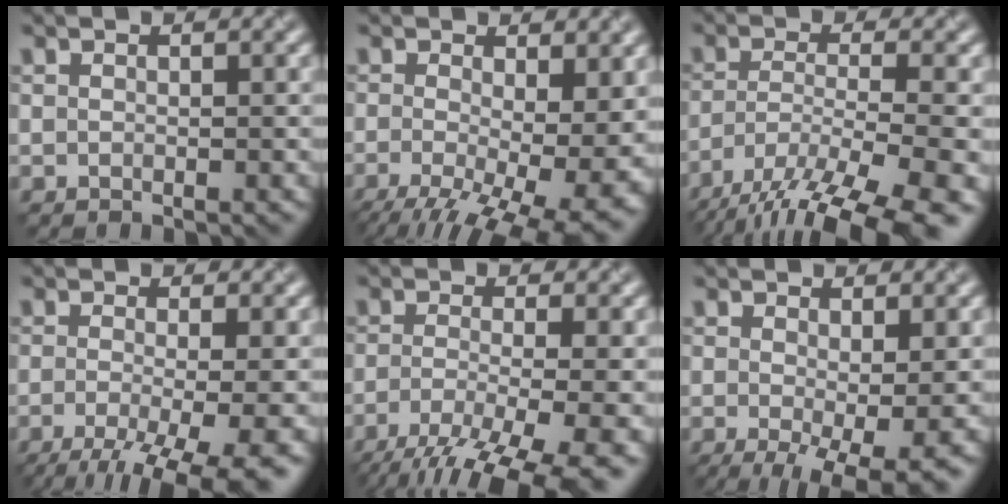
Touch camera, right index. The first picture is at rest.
{"total": 12.8, "force": [-4.0, 5.9, 10.7], "torque": [-0.180, -0.038, -0.042]}
{"total": 12.8, "force": [-9.6, 4.0, 7.4], "torque": [-0.157, -0.040, -0.134]}
{"total": 9.5, "force": [-5.0, 3.2, 7.5], "torque": [-0.118, -0.028, -0.061]}
{"total": 9.7, "force": [-6.3, 2.6, 7.0], "torque": [-0.133, -0.026, -0.091]}
{"total": 7.9, "force": [-2.6, 2.8, 6.9], "torque": [-0.120, -0.019, -0.025]}